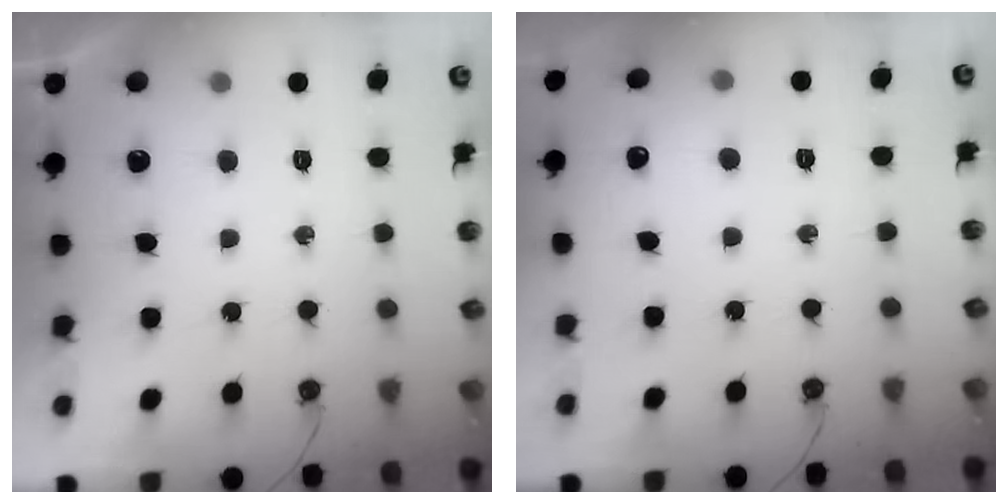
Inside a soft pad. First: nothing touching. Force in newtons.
{"total": 3.9, "press": 3.8, "slide": 0.5}